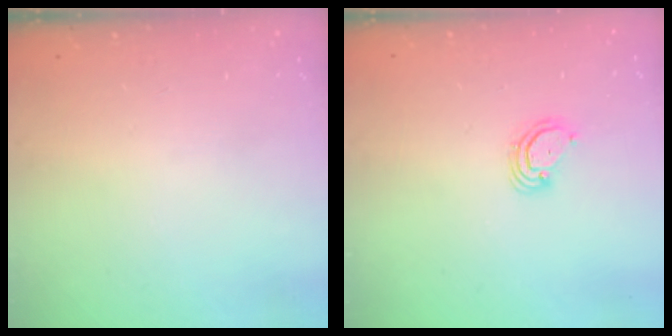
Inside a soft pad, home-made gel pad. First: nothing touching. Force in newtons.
{"total": 3.8, "press": 3.8, "slide": 0.3}